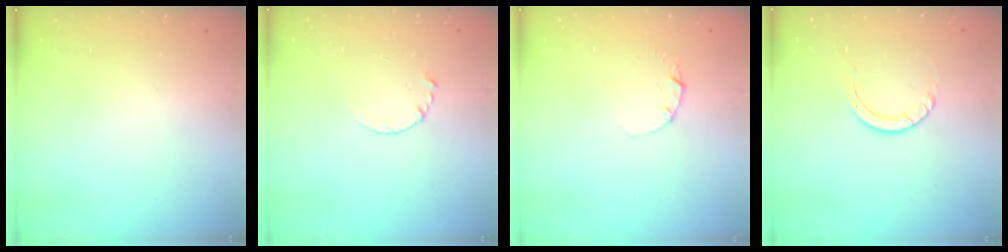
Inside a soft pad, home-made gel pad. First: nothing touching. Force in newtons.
{"total": 3.9, "press": 3.9, "slide": 0.5}
{"total": 1.3, "press": 1.3, "slide": 0.2}
{"total": 3.5, "press": 3.5, "slide": 0.1}